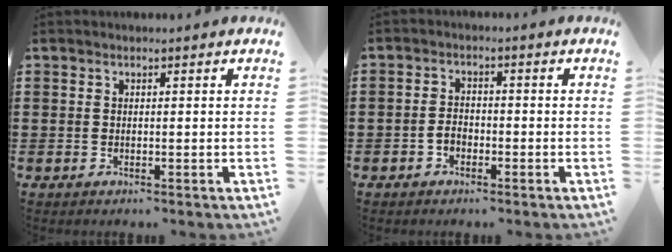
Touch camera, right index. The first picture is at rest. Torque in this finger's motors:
{"motor_torque": [-0.59, 1.56, 0.03, 0.01]}